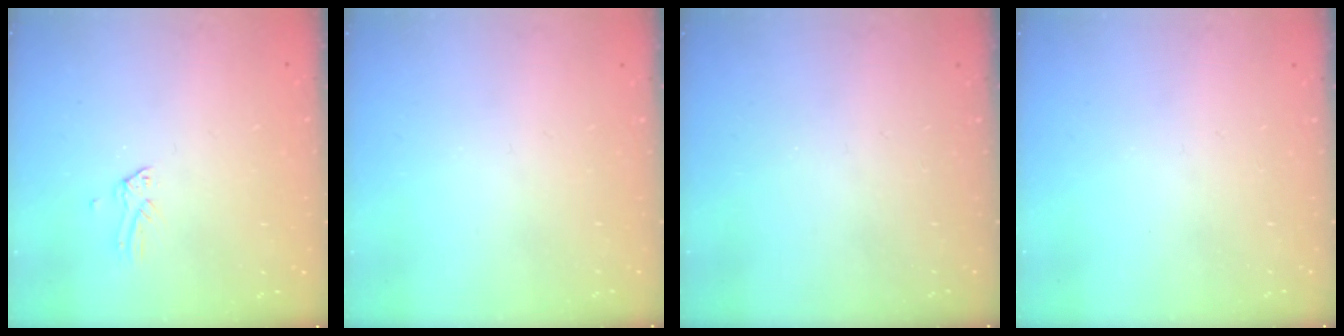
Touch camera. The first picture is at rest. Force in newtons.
{"total": 0.0}
{"total": 0.0}
{"total": 0.0}